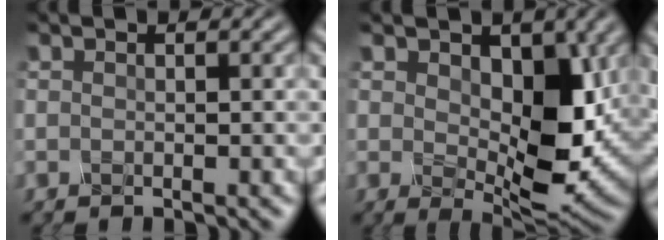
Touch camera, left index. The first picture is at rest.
{"total": 7.1, "force": [0.8, 3.7, 6.1], "torque": [-0.108, -0.011, 0.025]}